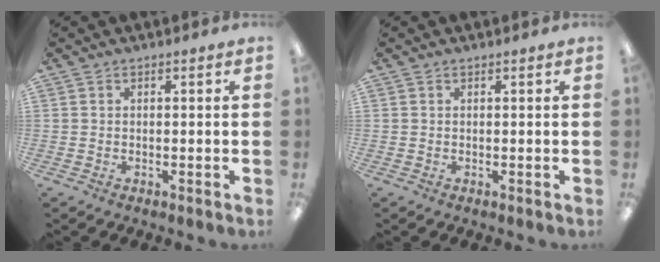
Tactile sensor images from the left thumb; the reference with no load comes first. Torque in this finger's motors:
{"motor_torque": [-0.06, 0.08, 0.03, -0.10, 0.00]}